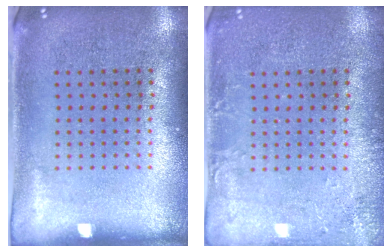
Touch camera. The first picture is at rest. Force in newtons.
{"total": 2.1, "press": 2.1, "slide": 0.1}